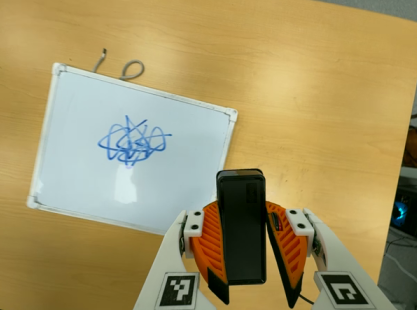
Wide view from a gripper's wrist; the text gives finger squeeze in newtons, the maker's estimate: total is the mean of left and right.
{"total": 6.7, "left": 6.7, "right": 6.7}